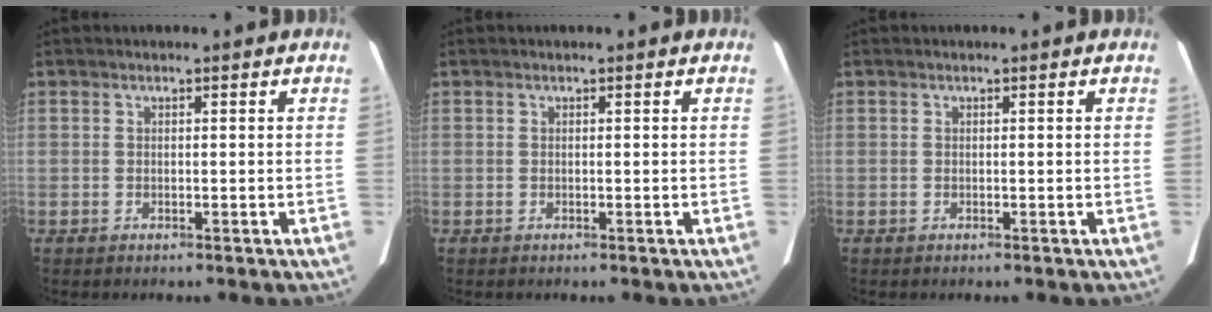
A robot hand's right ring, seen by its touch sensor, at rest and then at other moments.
{"total": 0.0}
{"total": 0.0}